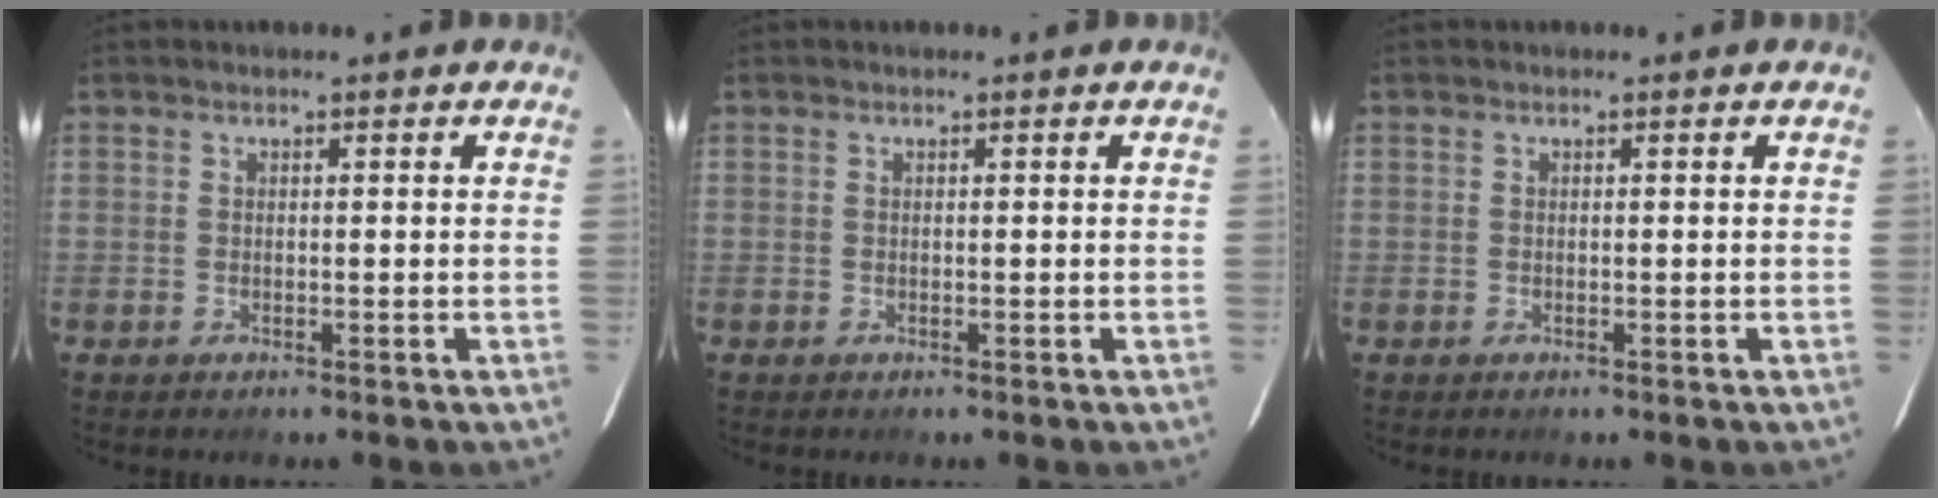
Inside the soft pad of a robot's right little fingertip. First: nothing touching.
{"total": 0.0}
{"total": 0.0}